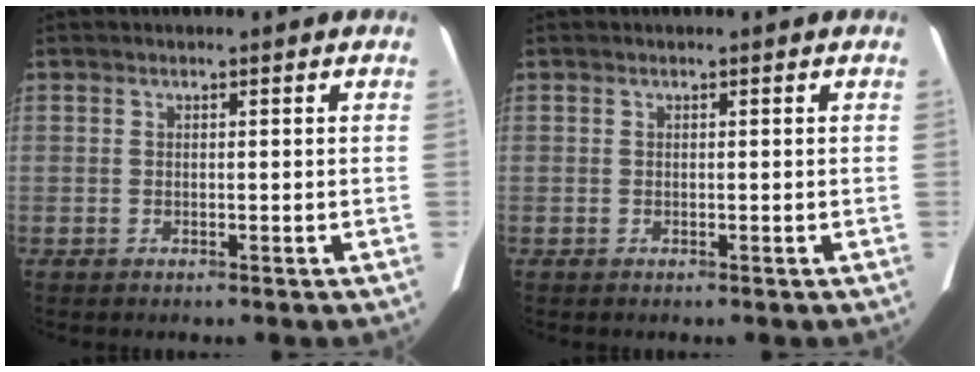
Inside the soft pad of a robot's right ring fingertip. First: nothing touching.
{"total": 0.0}